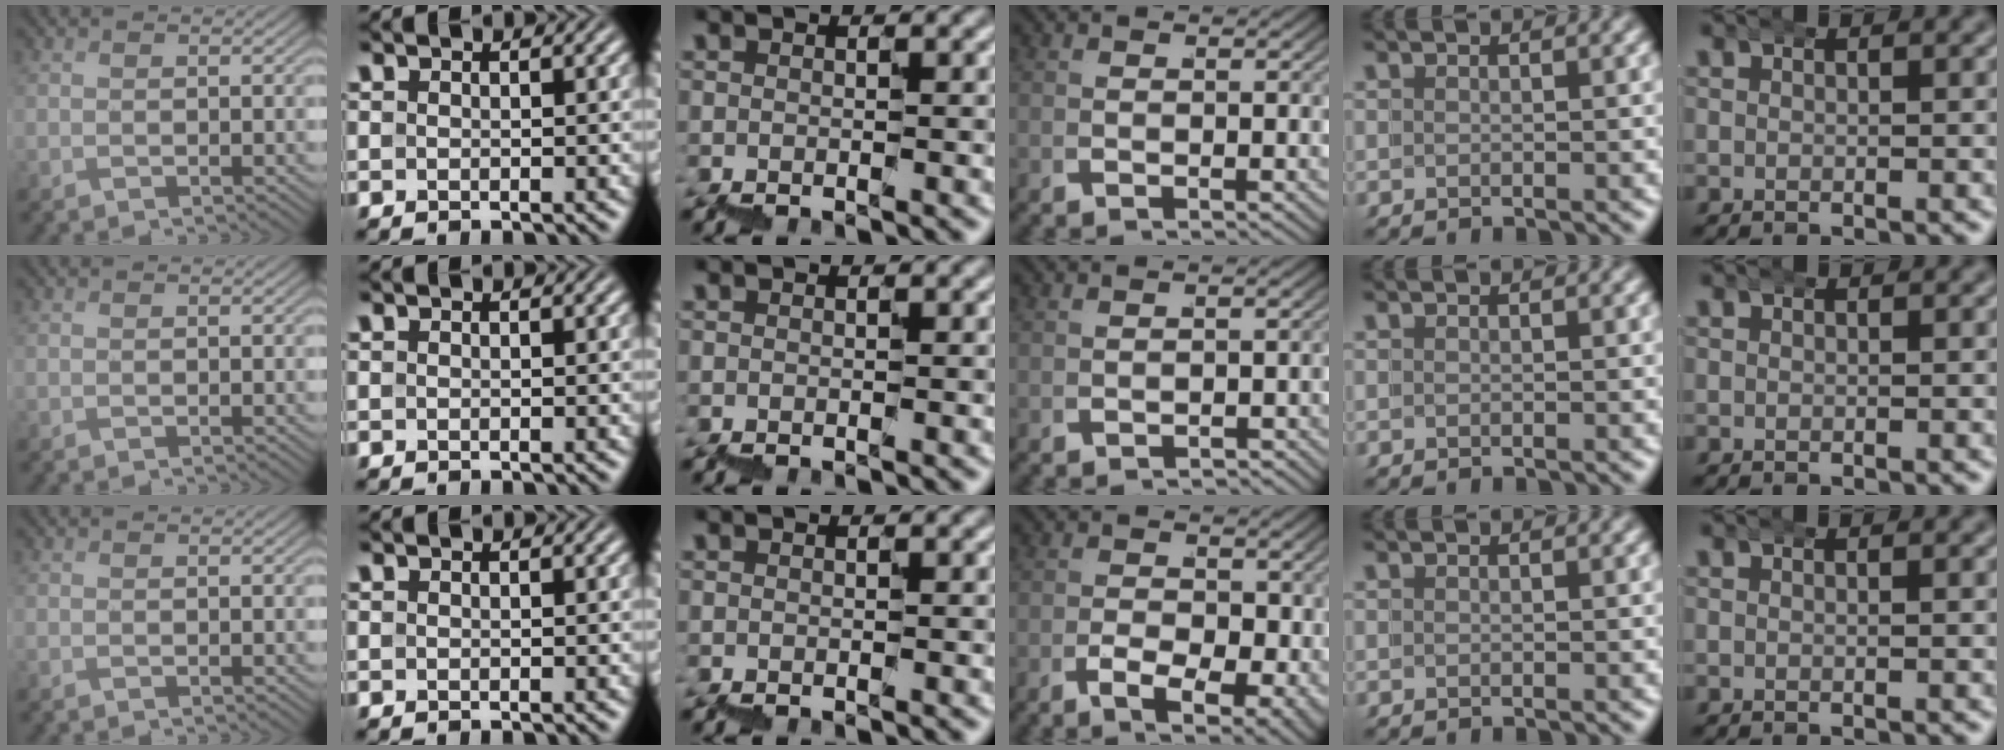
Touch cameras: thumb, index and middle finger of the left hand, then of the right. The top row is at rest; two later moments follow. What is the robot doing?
{"motion": "wrap", "object": "bubble wrap"}